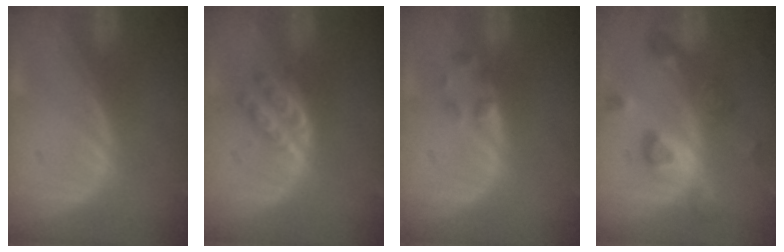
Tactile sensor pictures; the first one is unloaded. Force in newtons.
{"total": 4.2, "press": 4.2, "slide": 0.1}
{"total": 2.0, "press": 1.9, "slide": 0.8}
{"total": 8.6, "press": 7.9, "slide": 3.3}